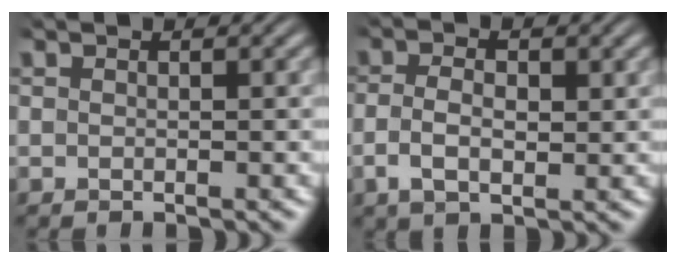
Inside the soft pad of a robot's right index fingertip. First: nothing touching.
{"total": 3.3, "force": [-0.3, 1.9, 2.7], "torque": [-0.056, -0.003, -0.003]}